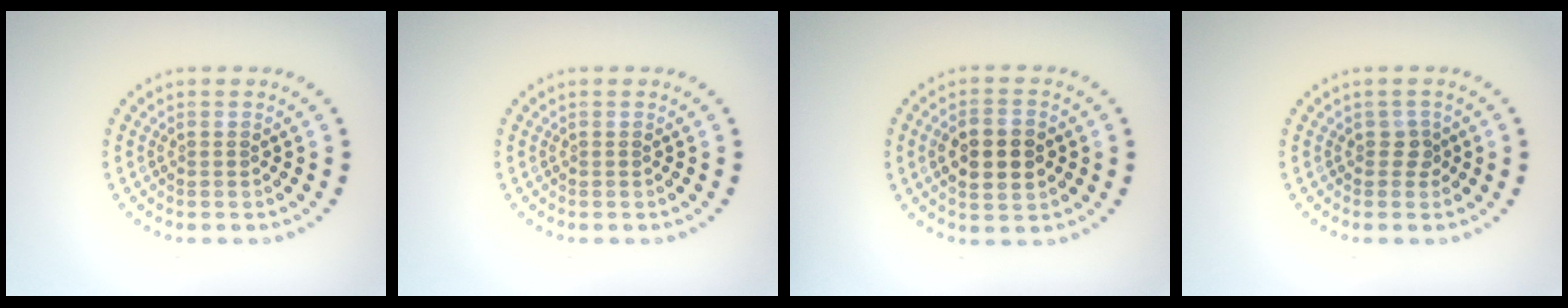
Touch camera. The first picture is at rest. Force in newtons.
{"total": 0.0}
{"total": 4.9, "press": 4.9, "slide": 0.3}
{"total": 1.2, "press": 1.0, "slide": 0.6}